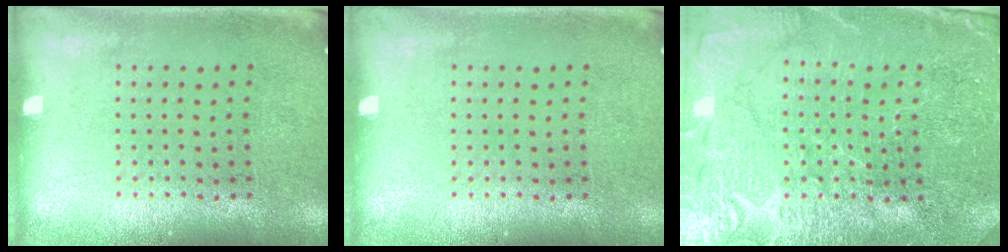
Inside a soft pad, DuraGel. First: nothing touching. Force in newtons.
{"total": 0.0}
{"total": 4.0, "press": 3.8, "slide": 1.3}